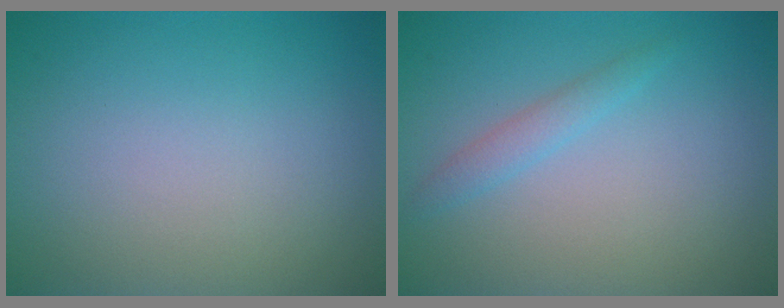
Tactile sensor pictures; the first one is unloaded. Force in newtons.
{"total": 1.5, "press": 1.5, "slide": 0.1}